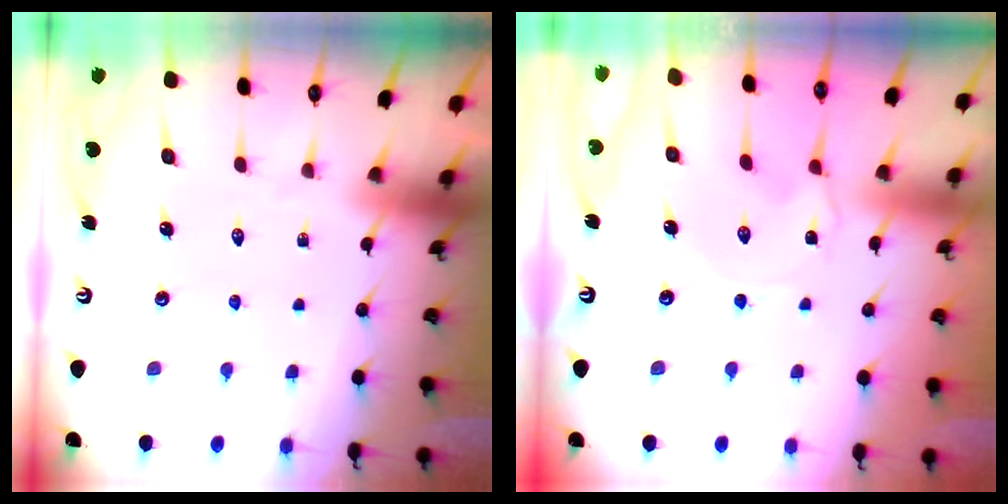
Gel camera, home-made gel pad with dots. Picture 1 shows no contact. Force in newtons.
{"total": 1.9, "press": 1.8, "slide": 0.4}